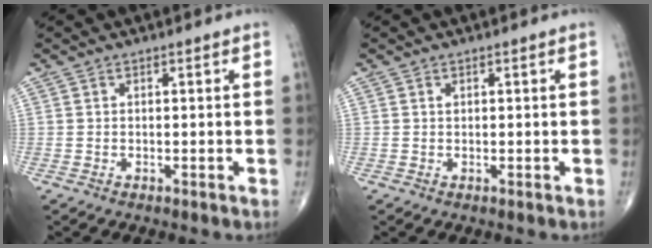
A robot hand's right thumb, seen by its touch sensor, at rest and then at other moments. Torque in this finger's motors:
{"motor_torque": [0.21, -0.01, -0.05, -0.10, 0.01]}